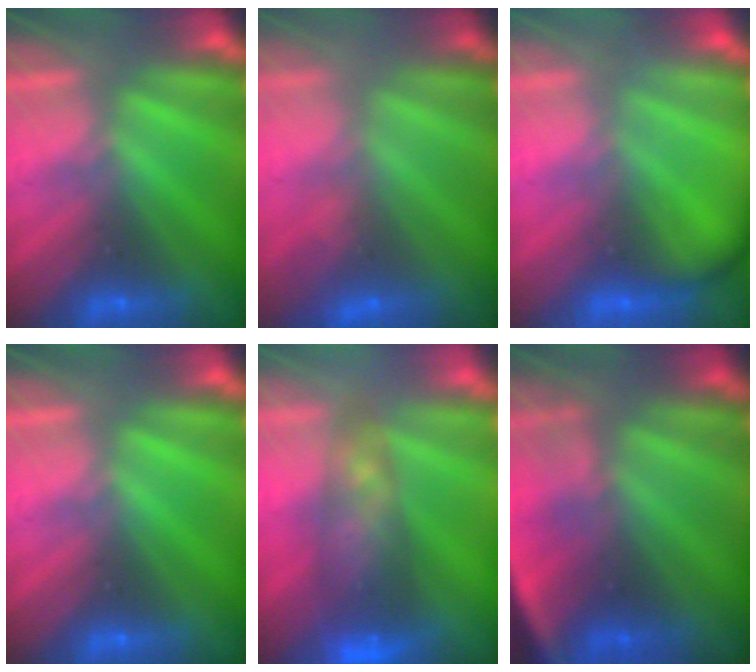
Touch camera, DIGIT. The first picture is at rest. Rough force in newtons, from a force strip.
{"total": 2.8}
{"total": 2.3}
{"total": 0.0}
{"total": 7.8}
{"total": 4.4}